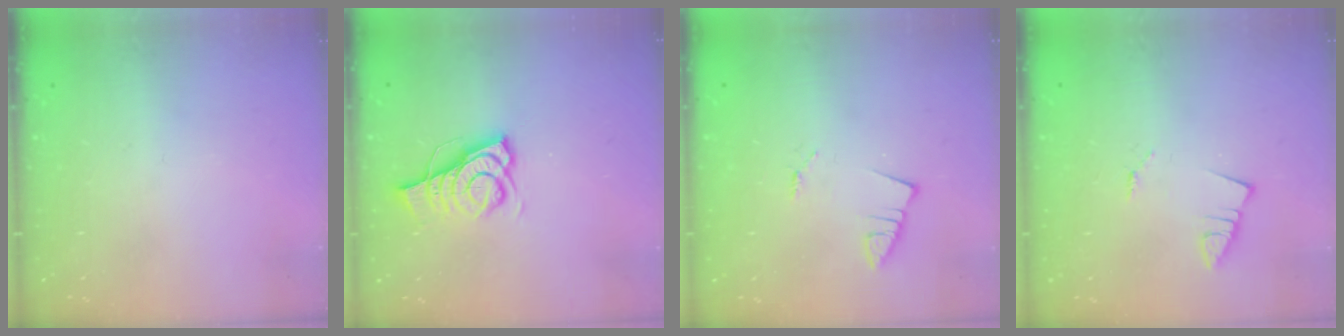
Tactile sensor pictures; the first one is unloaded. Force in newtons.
{"total": 10.1, "press": 9.6, "slide": 3.1}
{"total": 1.3, "press": 1.3, "slide": 0.1}
{"total": 1.3, "press": 1.3, "slide": 0.1}